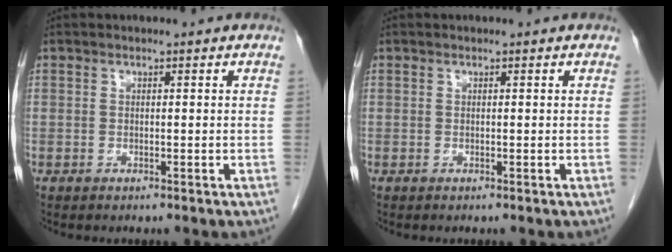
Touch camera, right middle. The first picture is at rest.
{"total": 0.0}